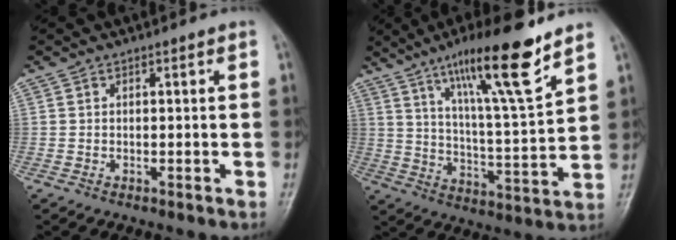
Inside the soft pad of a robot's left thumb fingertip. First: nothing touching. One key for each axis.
{"total": 17.4, "fx": 11.3, "fy": 2.0, "fz": 13.1, "tx": -0.205, "ty": -0.058, "tz": 0.189}